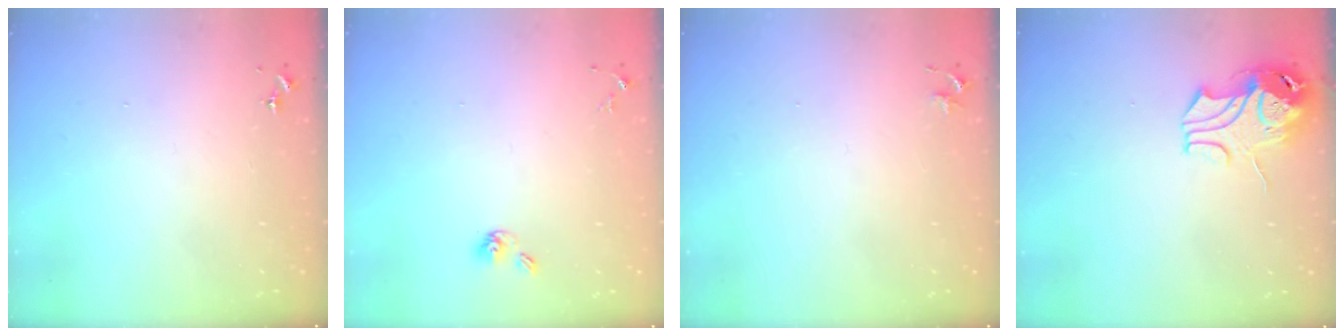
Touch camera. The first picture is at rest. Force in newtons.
{"total": 5.5, "press": 5.0, "slide": 2.2}
{"total": 3.2, "press": 3.2, "slide": 0.4}
{"total": 10.4, "press": 10.3, "slide": 1.4}